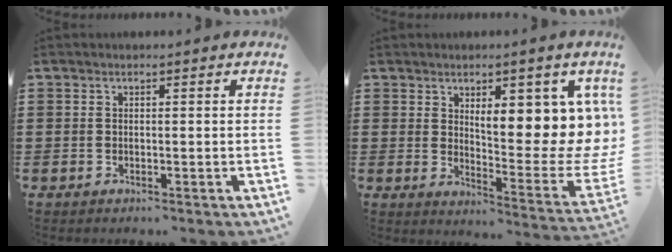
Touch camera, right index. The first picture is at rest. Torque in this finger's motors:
{"motor_torque": [1.81, 0.33, 1.05, 0.21]}